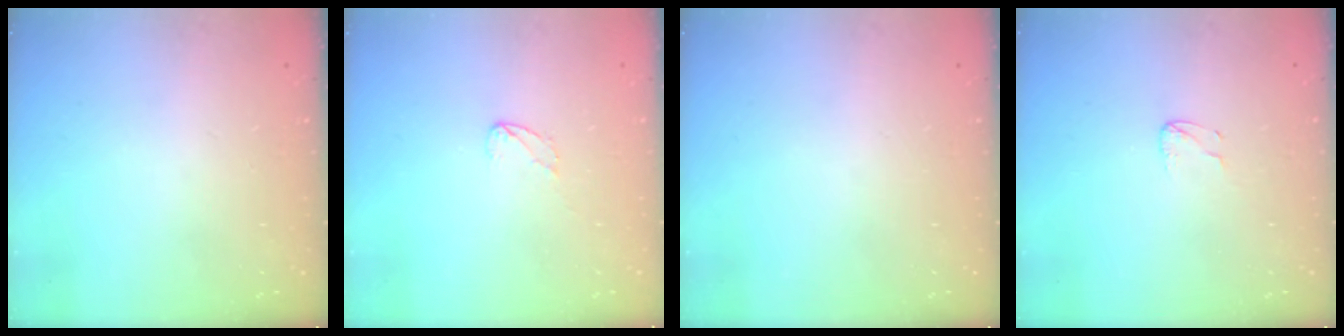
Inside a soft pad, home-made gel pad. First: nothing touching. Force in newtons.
{"total": 3.4, "press": 3.4, "slide": 0.2}
{"total": 0.0}
{"total": 3.3, "press": 3.3, "slide": 0.3}